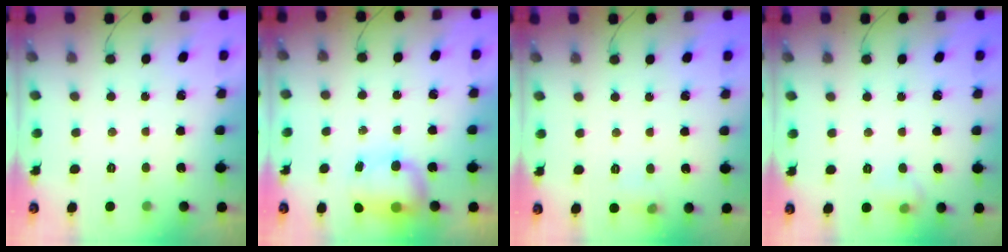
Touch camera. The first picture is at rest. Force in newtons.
{"total": 7.4, "press": 7.3, "slide": 1.1}
{"total": 5.2, "press": 5.0, "slide": 1.6}
{"total": 5.0, "press": 4.7, "slide": 1.9}